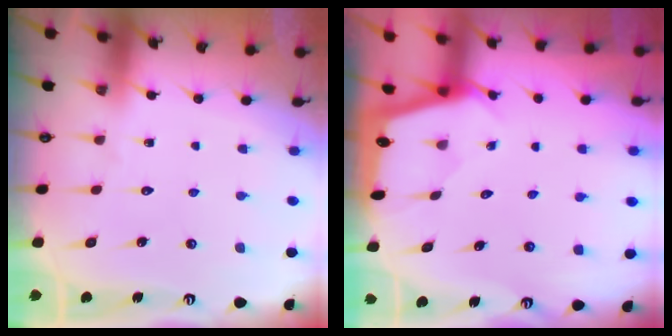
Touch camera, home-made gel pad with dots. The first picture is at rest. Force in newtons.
{"total": 1.5, "press": 1.5, "slide": 0.2}